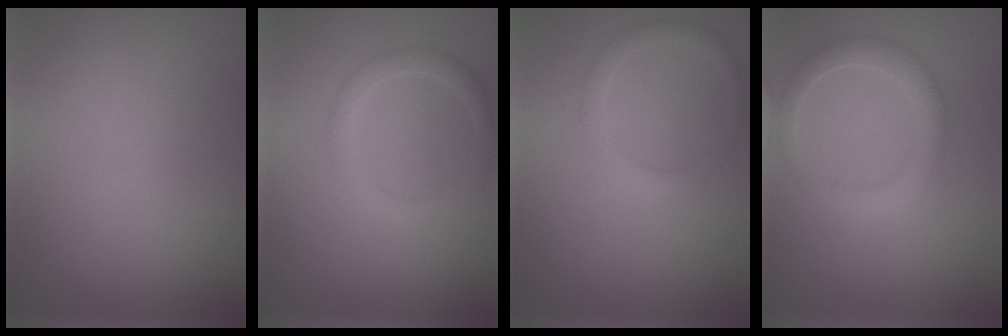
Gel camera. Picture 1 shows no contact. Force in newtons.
{"total": 1.9, "press": 1.9, "slide": 0.1}
{"total": 1.7, "press": 1.7, "slide": 0.2}
{"total": 2.7, "press": 2.7, "slide": 0.0}